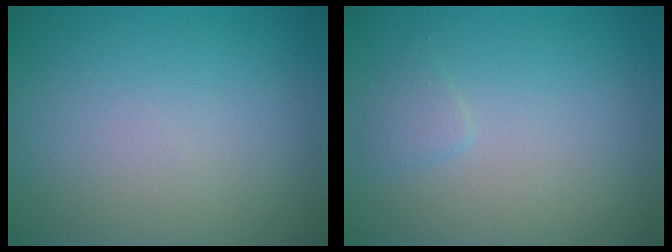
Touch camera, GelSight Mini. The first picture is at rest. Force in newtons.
{"total": 0.9, "press": 0.9, "slide": 0.1}